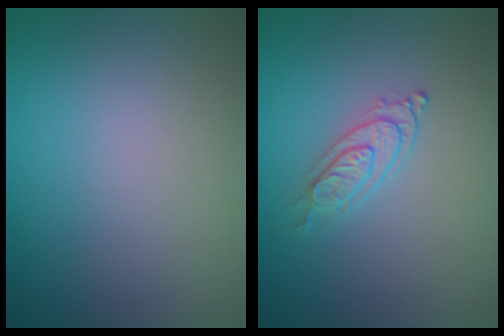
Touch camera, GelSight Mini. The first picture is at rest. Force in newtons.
{"total": 2.5, "press": 2.1, "slide": 1.4}